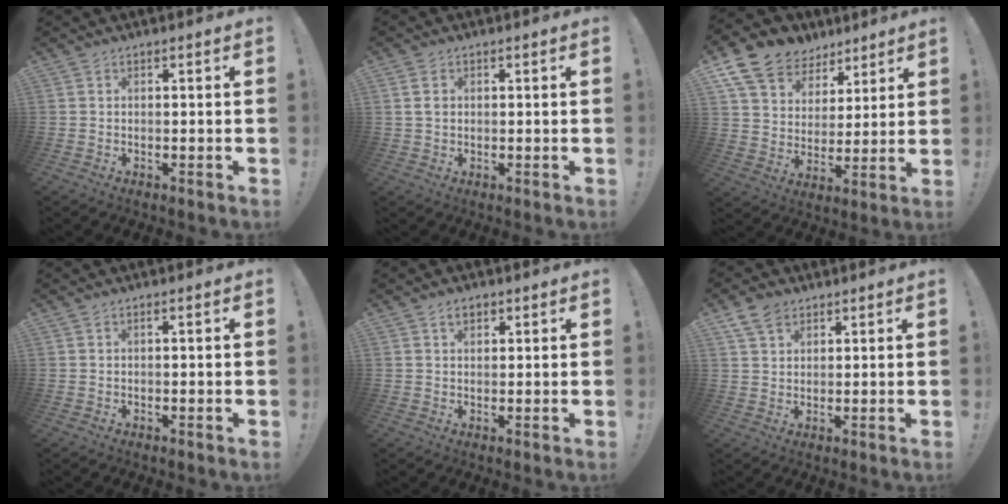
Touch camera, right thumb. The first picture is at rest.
{"total": 3.4, "force": [0.9, 2.5, 2.0], "torque": [-0.039, 0.006, 0.019]}
{"total": 12.6, "force": [8.6, 8.5, 3.5], "torque": [-0.067, -0.060, 0.167]}
{"total": 0.8, "force": [-0.1, -0.2, 0.8], "torque": [-0.015, 0.002, -0.004]}
{"total": 2.8, "force": [1.4, 1.8, 1.7], "torque": [-0.028, 0.005, 0.025]}
{"total": 6.4, "force": [3.8, 4.3, 2.8], "torque": [-0.054, -0.006, 0.076]}